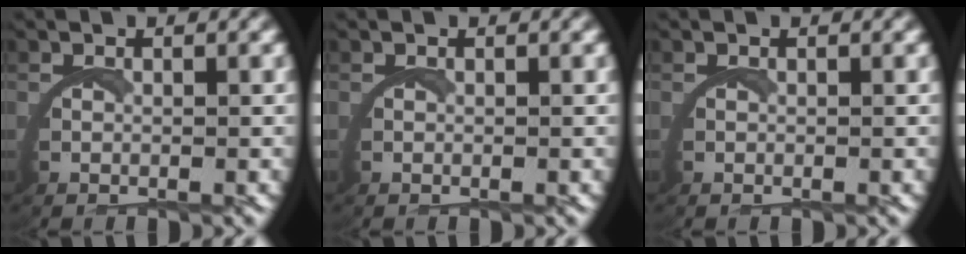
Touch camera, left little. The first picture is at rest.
{"total": 0.0}
{"total": 0.0}